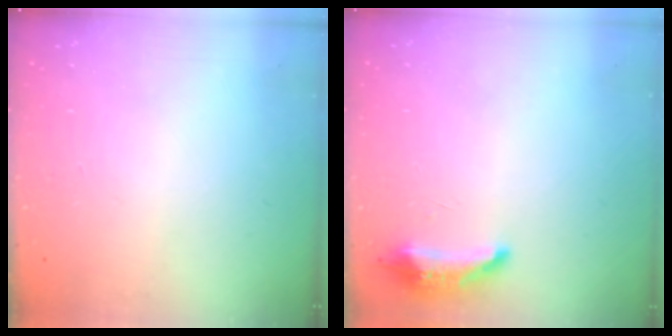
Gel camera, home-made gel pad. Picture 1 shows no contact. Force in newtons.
{"total": 8.5, "press": 8.4, "slide": 1.6}